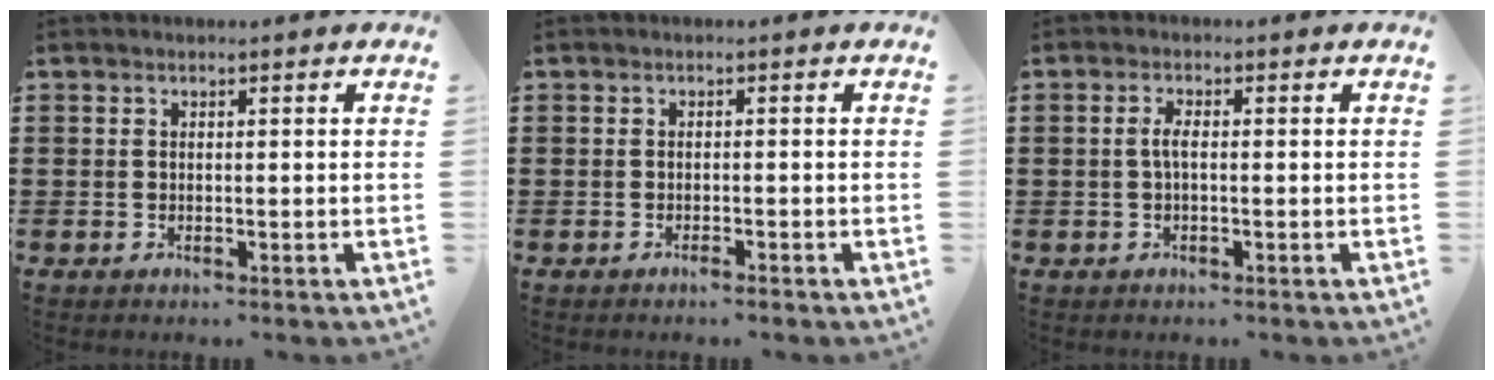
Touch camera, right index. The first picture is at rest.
{"total": 0.9, "force": [-0.7, 0.0, 0.5], "torque": [-0.011, -0.004, -0.014]}
{"total": 2.0, "force": [-0.3, 0.5, 1.9], "torque": [-0.042, 0.000, -0.009]}